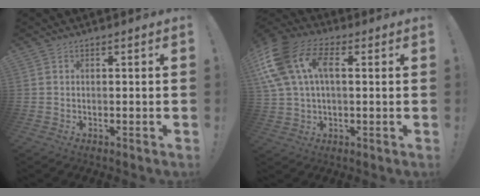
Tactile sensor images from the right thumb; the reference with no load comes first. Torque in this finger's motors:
{"motor_torque": [1.30, 2.17, 0.37, 0.17, 0.20]}